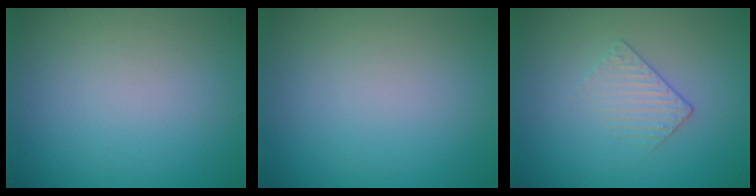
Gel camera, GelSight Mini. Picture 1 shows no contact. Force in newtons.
{"total": 0.0}
{"total": 1.4, "press": 0.9, "slide": 1.1}